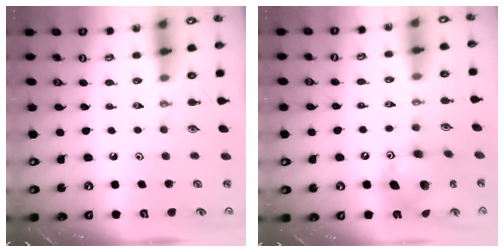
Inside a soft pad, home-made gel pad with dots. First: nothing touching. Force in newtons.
{"total": 14.2, "press": 14.1, "slide": 1.5}